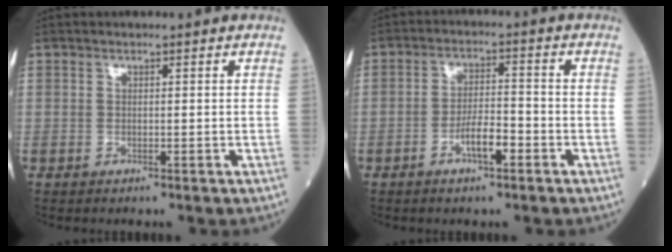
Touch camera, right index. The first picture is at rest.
{"total": 4.7, "force": [-2.3, 1.2, 3.9], "torque": [-0.071, 0.006, -0.043]}